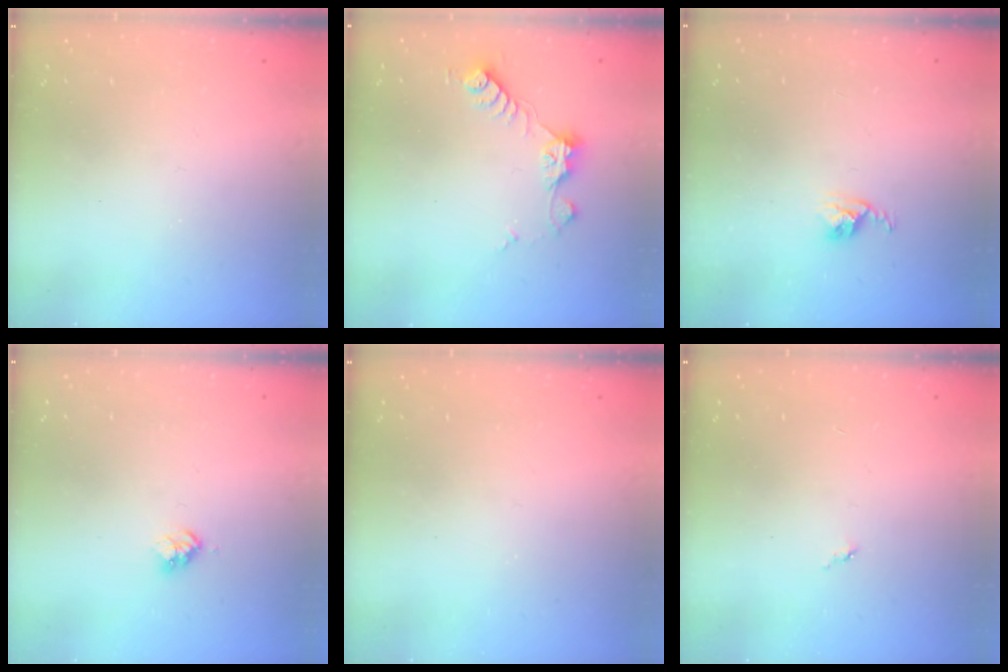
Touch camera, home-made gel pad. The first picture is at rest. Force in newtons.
{"total": 8.1, "press": 8.1, "slide": 0.2}
{"total": 2.8, "press": 2.7, "slide": 0.4}
{"total": 3.0, "press": 3.0, "slide": 0.4}
{"total": 0.0}
{"total": 3.0, "press": 3.0, "slide": 0.2}